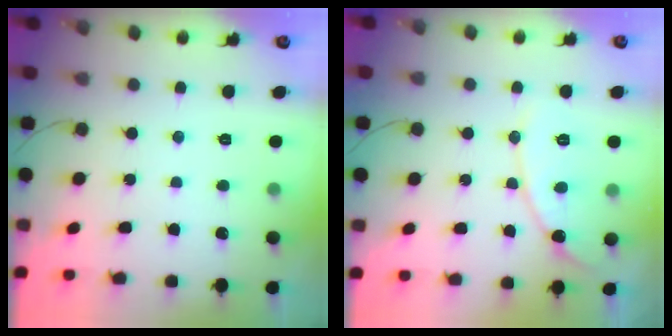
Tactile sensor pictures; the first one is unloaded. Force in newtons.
{"total": 11.3, "press": 11.2, "slide": 0.6}